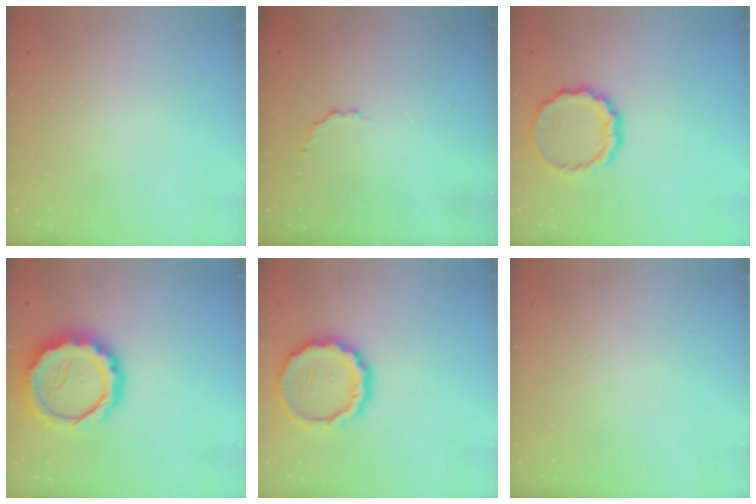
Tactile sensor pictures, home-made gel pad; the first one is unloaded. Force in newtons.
{"total": 2.9, "press": 2.7, "slide": 0.9}
{"total": 10.7, "press": 10.4, "slide": 2.5}
{"total": 15.3, "press": 15.0, "slide": 3.0}
{"total": 14.6, "press": 14.3, "slide": 3.0}
{"total": 0.0}